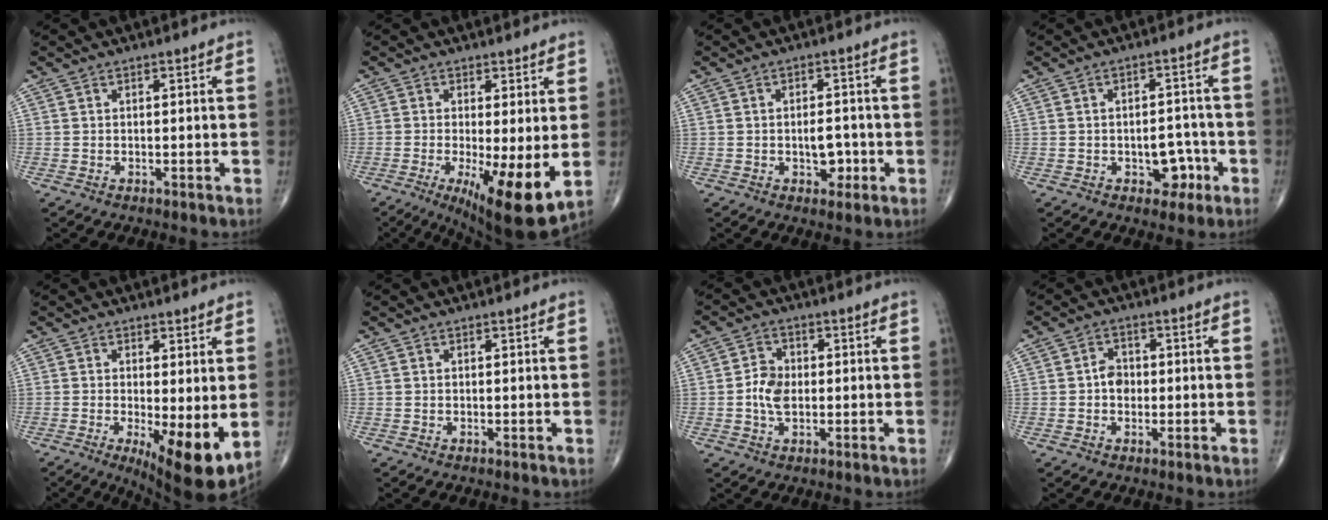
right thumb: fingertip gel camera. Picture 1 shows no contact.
{"total": 12.3, "force": [-2.4, 3.0, 11.7], "torque": [-0.187, -0.030, -0.031]}
{"total": 4.2, "force": [-1.0, 2.6, 3.1], "torque": [-0.026, 0.006, -0.012]}
{"total": 5.6, "force": [-2.2, 3.8, 3.6], "torque": [-0.019, 0.022, -0.026]}
{"total": 10.5, "force": [-1.6, 3.0, 9.9], "torque": [-0.148, -0.027, -0.018]}
{"total": 0.0}
{"total": 4.8, "force": [-0.4, 3.3, 3.5], "torque": [-0.061, 0.008, -0.010]}
{"total": 3.2, "force": [-0.3, 2.6, 1.9], "torque": [-0.016, 0.008, -0.011]}